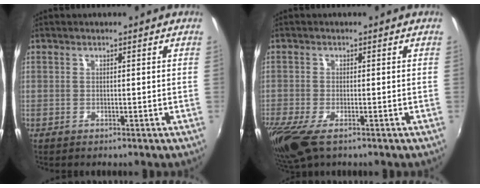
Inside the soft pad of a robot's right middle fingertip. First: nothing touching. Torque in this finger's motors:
{"motor_torque": [1.10, -1.04, 0.43, 0.17]}